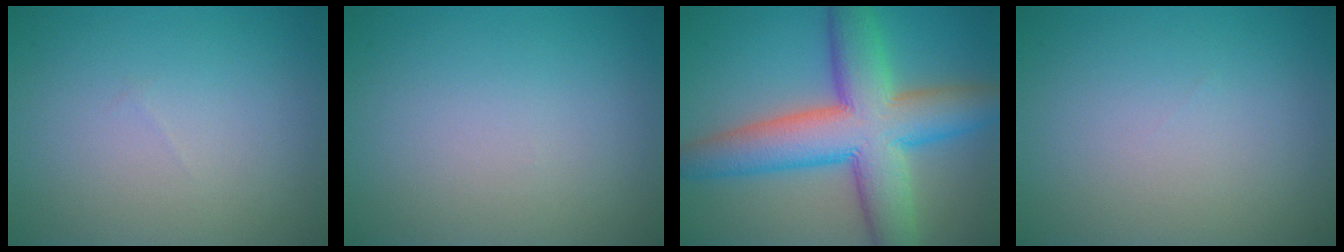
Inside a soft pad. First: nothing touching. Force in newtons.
{"total": 0.0}
{"total": 11.2, "press": 11.2, "slide": 0.7}
{"total": 0.0}